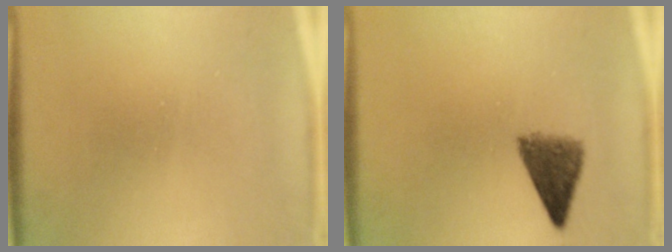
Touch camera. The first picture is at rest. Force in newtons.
{"total": 5.0}